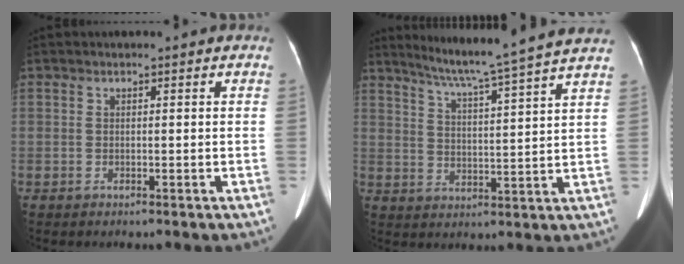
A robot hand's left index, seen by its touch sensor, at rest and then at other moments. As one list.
[{"total": 15.8, "force": [13.7, -2.1, 7.4], "torque": [-0.125, -0.020, 0.183]}]